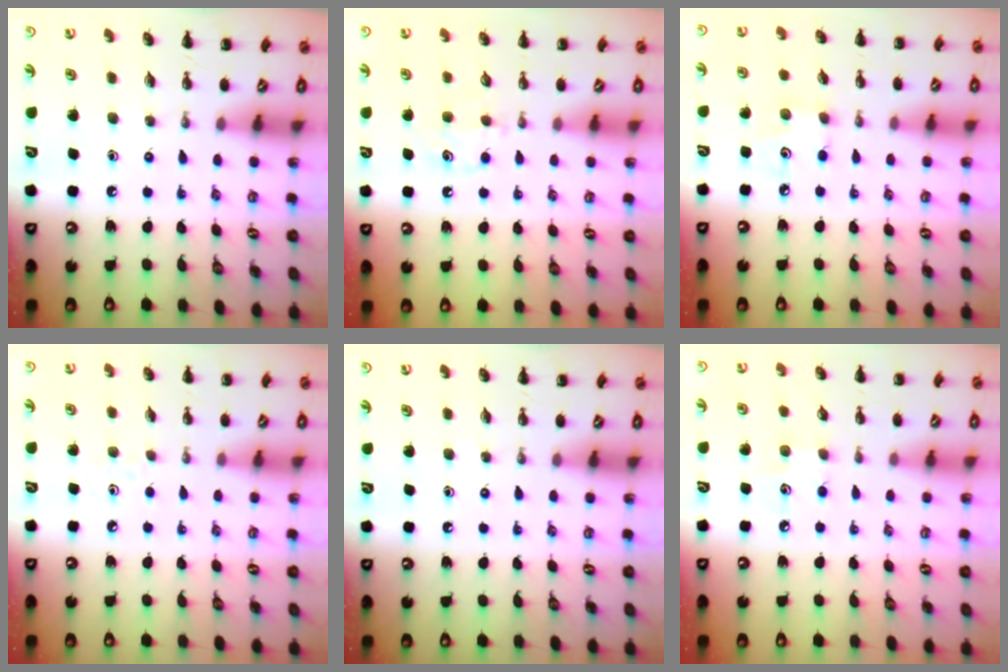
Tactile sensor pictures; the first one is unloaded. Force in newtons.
{"total": 6.1, "press": 5.8, "slide": 1.7}
{"total": 3.9, "press": 3.8, "slide": 0.9}
{"total": 2.2, "press": 2.1, "slide": 0.9}
{"total": 0.0}
{"total": 3.9, "press": 3.7, "slide": 0.9}